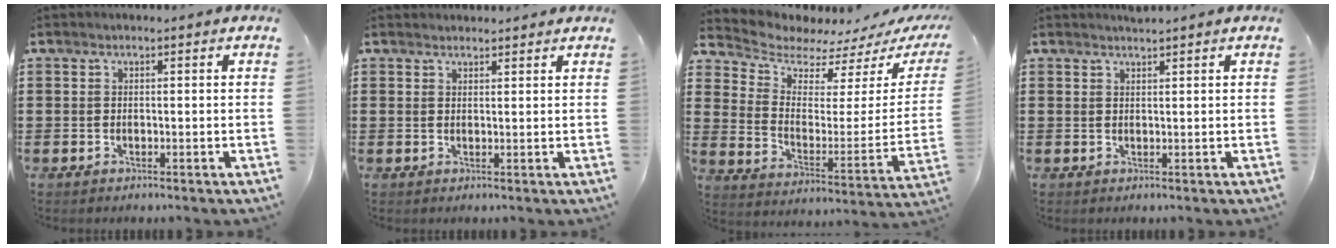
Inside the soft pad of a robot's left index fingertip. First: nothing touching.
{"total": 1.5, "force": [1.5, 0.2, 0.0], "torque": [-0.003, 0.001, 0.029]}
{"total": 5.3, "force": [5.0, 1.8, 0.4], "torque": [-0.047, -0.045, 0.085]}
{"total": 1.2, "force": [1.2, -0.2, 0.2], "torque": [-0.005, -0.002, 0.023]}